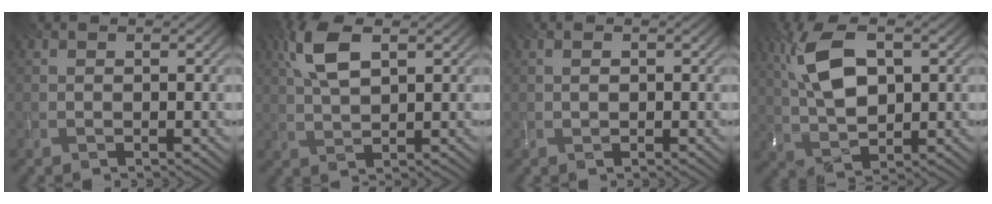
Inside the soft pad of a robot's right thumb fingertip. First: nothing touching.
{"total": 6.4, "force": [2.6, 2.6, 5.2], "torque": [-0.127, 0.009, 0.053]}
{"total": 0.0}
{"total": 9.4, "force": [2.6, 4.5, 7.9], "torque": [-0.186, 0.008, 0.049]}